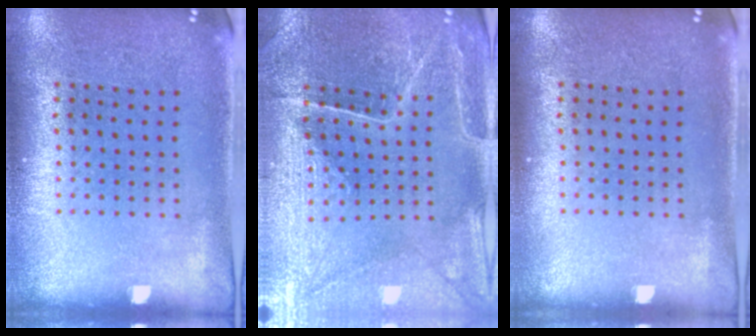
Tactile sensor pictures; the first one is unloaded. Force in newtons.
{"total": 2.7, "press": 2.7, "slide": 0.2}
{"total": 0.0}